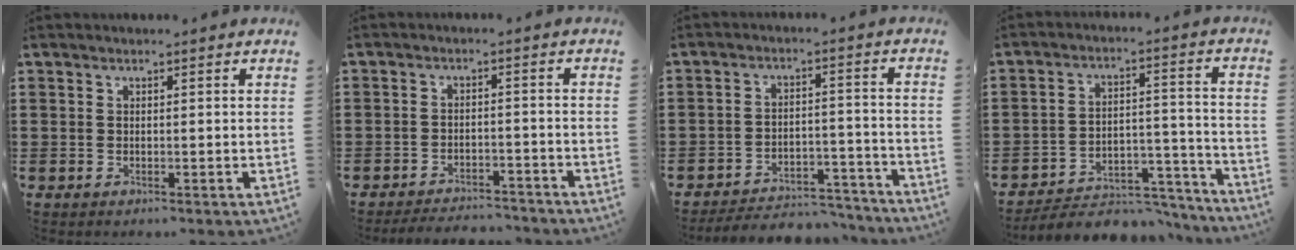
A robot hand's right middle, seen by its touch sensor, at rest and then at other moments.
{"total": 3.8, "force": [-3.7, 0.6, -0.2], "torque": [-0.003, 0.002, -0.080]}
{"total": 5.3, "force": [-5.1, 1.1, 0.7], "torque": [-0.018, 0.011, -0.106]}
{"total": 6.3, "force": [-5.8, 1.8, 1.5], "torque": [-0.018, 0.022, -0.112]}